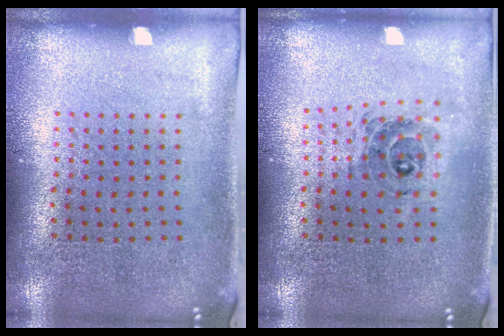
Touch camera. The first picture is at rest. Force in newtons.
{"total": 0.8, "press": 0.8, "slide": 0.1}